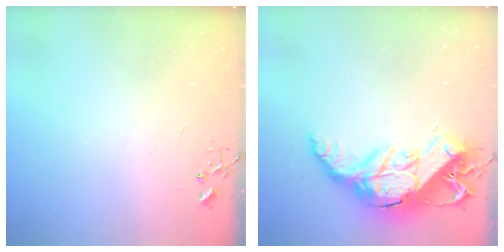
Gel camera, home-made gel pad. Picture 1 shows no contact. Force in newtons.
{"total": 19.6, "press": 19.6, "slide": 1.2}